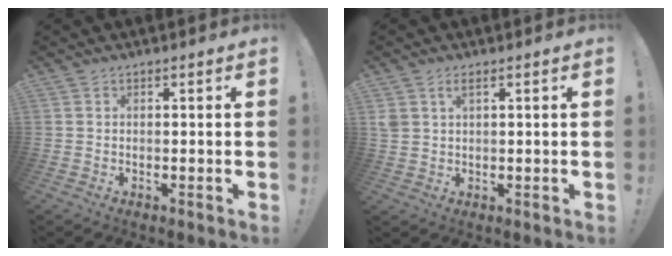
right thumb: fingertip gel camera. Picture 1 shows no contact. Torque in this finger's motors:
{"motor_torque": [0.16, 0.52, 0.24, 0.14, 0.00]}